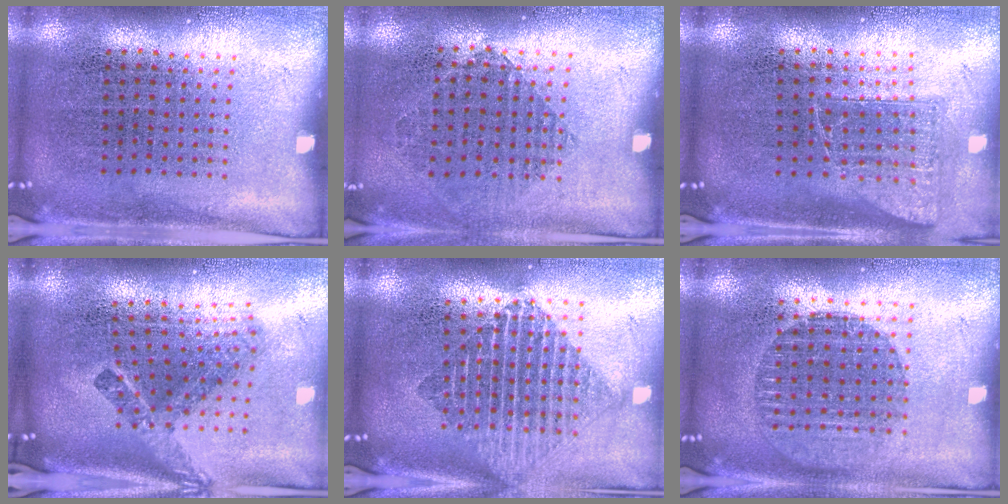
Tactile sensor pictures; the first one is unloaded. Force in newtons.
{"total": 0.8, "press": 0.8, "slide": 0.2}
{"total": 1.1, "press": 0.9, "slide": 0.6}
{"total": 2.5, "press": 1.6, "slide": 2.0}
{"total": 1.9, "press": 1.6, "slide": 1.1}
{"total": 1.5, "press": 1.3, "slide": 0.7}